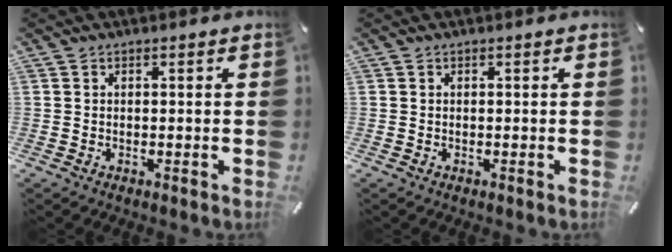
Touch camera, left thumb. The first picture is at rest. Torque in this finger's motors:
{"motor_torque": [-0.03, -0.03, -0.08, 0.13, 0.00]}